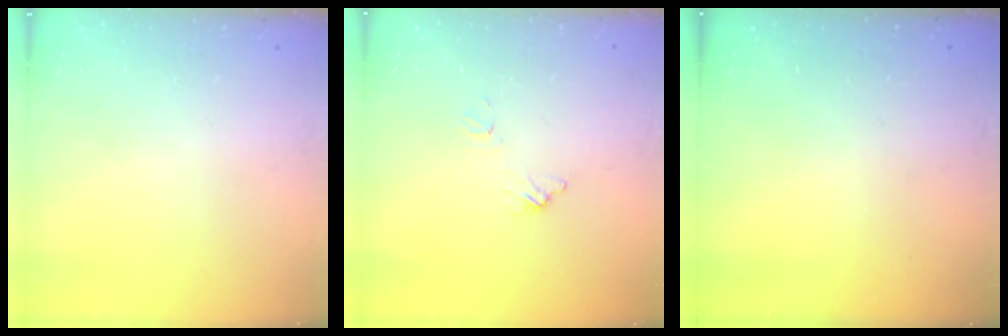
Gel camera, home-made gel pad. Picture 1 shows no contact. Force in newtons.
{"total": 6.8, "press": 6.7, "slide": 0.4}
{"total": 3.3, "press": 3.3, "slide": 0.1}